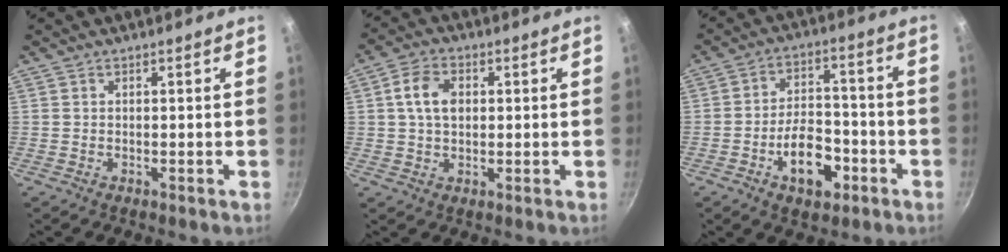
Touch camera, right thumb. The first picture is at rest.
{"total": 6.8, "force": [1.1, 4.7, 4.8], "torque": [-0.076, 0.009, 0.014]}
{"total": 11.0, "force": [-4.7, 6.3, 7.6], "torque": [-0.098, 0.034, -0.074]}